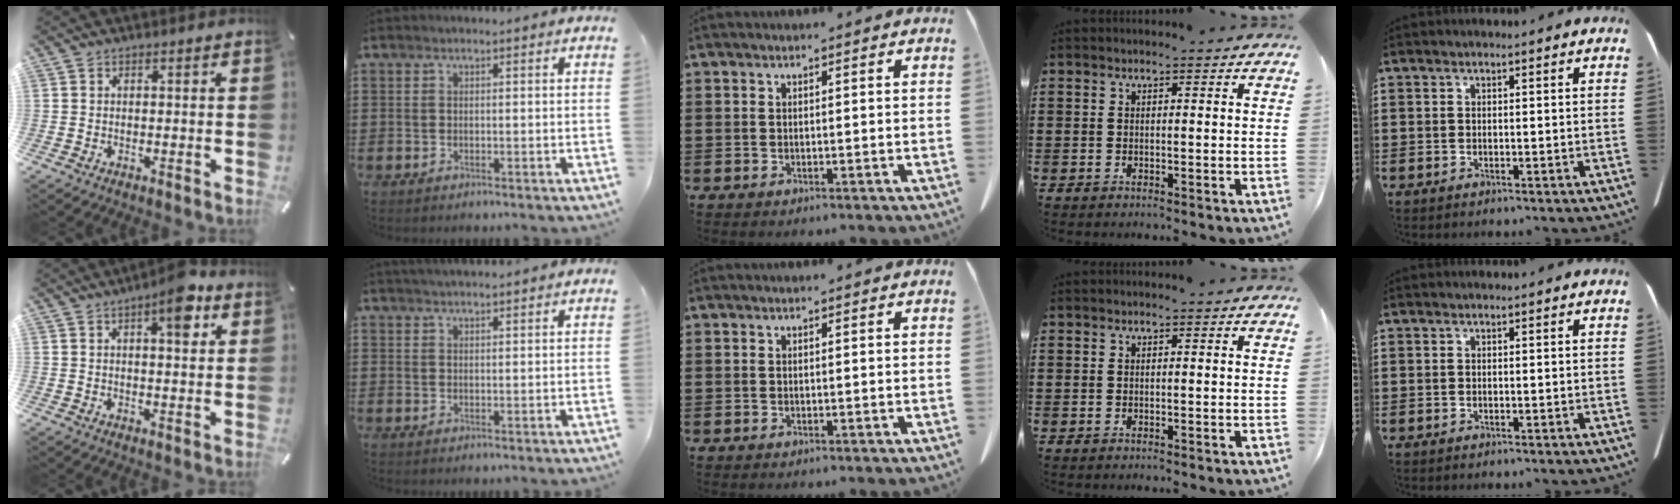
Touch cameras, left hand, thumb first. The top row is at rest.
{"thumb": {"total": 7.7, "force": [3.6, 2.7, 6.2], "torque": [-0.078, -0.014, 0.051]}, "index": {"total": 1.8, "force": [1.8, -0.1, 0.4], "torque": [-0.010, 0.002, 0.034]}}